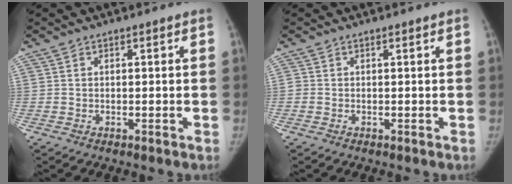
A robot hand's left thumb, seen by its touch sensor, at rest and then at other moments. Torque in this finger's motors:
{"motor_torque": [0.08, 0.00, -0.32, 0.18, -0.01]}